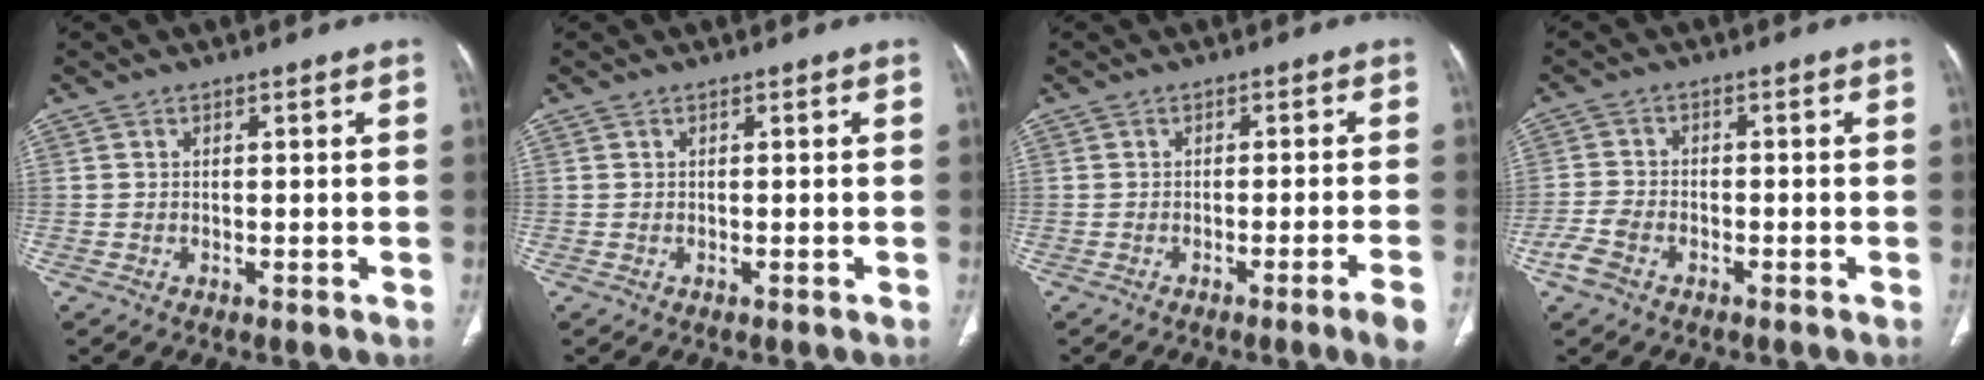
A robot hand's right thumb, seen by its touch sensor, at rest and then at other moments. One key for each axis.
{"total": 0.0}
{"total": 5.0, "fx": -2.9, "fy": -0.5, "fz": 4.1, "tx": -0.058, "ty": 0.004, "tz": -0.040}
{"total": 4.4, "fx": -2.6, "fy": 2.6, "fz": 2.5, "tx": -0.066, "ty": 0.010, "tz": -0.049}